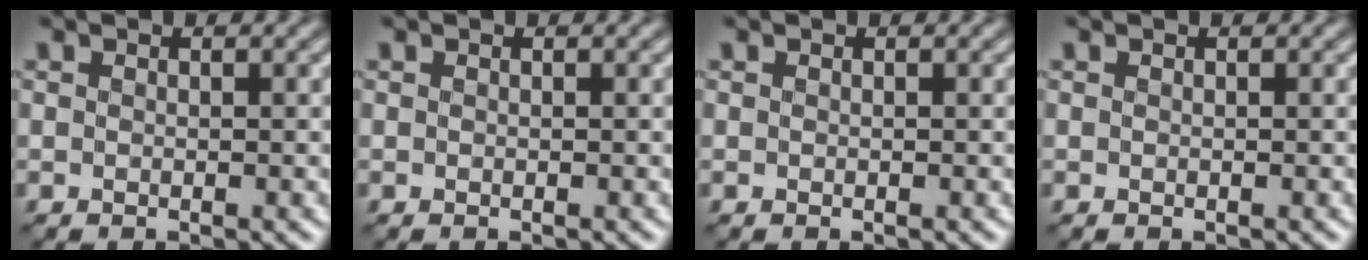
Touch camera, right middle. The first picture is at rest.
{"total": 0.0}
{"total": 0.0}
{"total": 0.0}